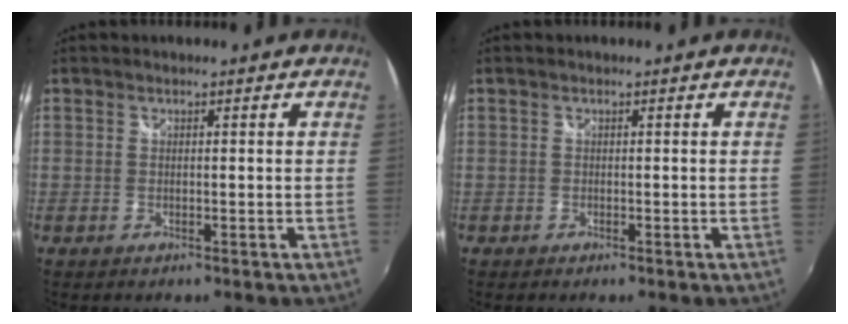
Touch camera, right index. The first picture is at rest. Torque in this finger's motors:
{"motor_torque": [-1.42, 0.30, -1.05, -0.21]}